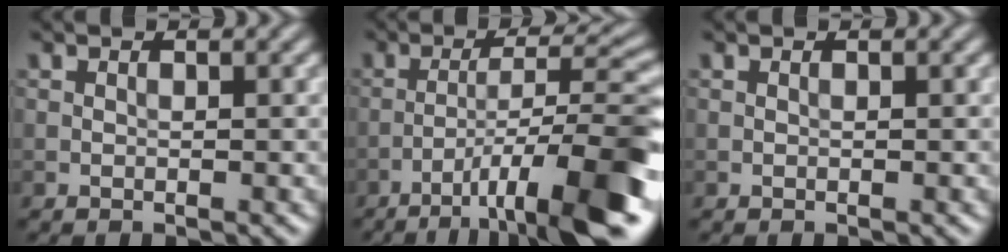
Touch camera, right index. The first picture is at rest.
{"total": 11.3, "force": [-6.1, 2.0, 9.2], "torque": [-0.138, 0.017, -0.091]}
{"total": 0.0}